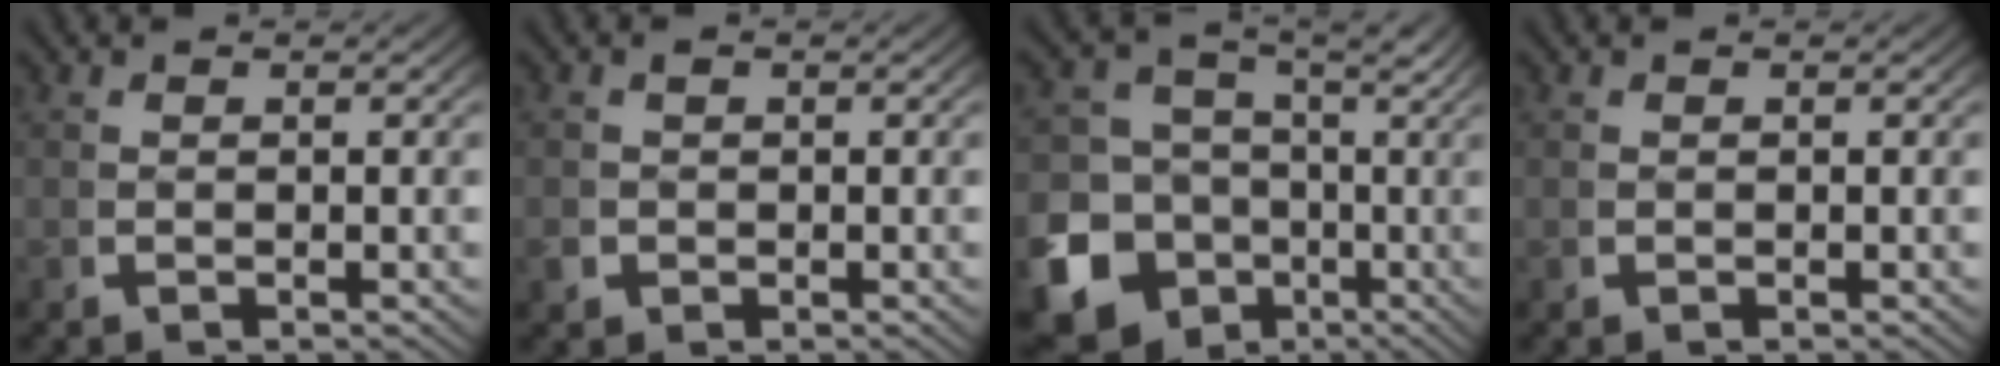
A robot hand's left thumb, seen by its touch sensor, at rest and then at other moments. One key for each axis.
{"total": 1.5, "fx": -0.2, "fy": 1.4, "fz": 0.5, "tx": -0.014, "ty": -0.006, "tz": -0.003}
{"total": 15.7, "fx": -4.8, "fy": 13.4, "fz": 6.7, "tx": -0.143, "ty": -0.078, "tz": -0.071}
{"total": 0.0}